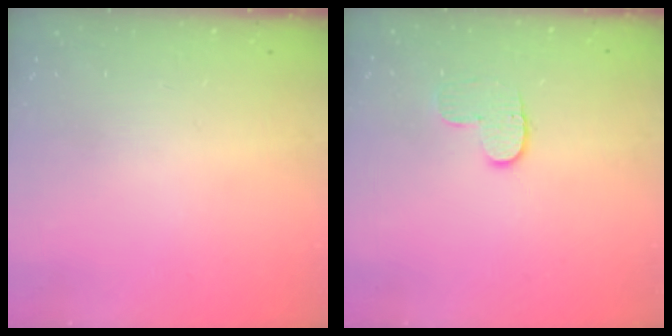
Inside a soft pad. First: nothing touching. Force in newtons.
{"total": 6.3, "press": 6.3, "slide": 0.7}